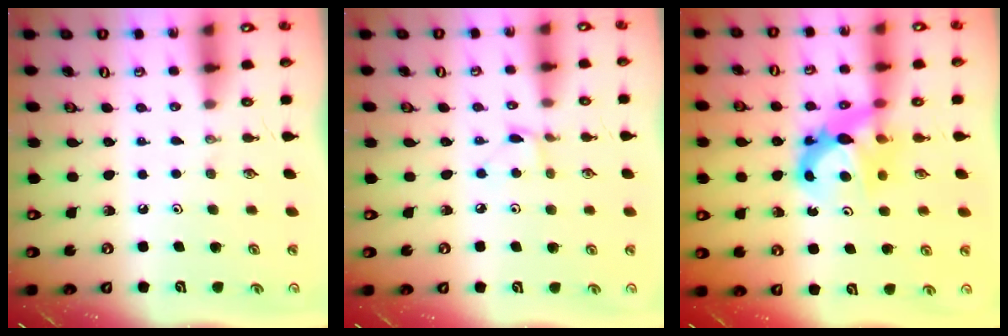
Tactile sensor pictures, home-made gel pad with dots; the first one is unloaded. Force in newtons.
{"total": 3.1, "press": 3.0, "slide": 0.4}
{"total": 7.5, "press": 7.5, "slide": 0.4}